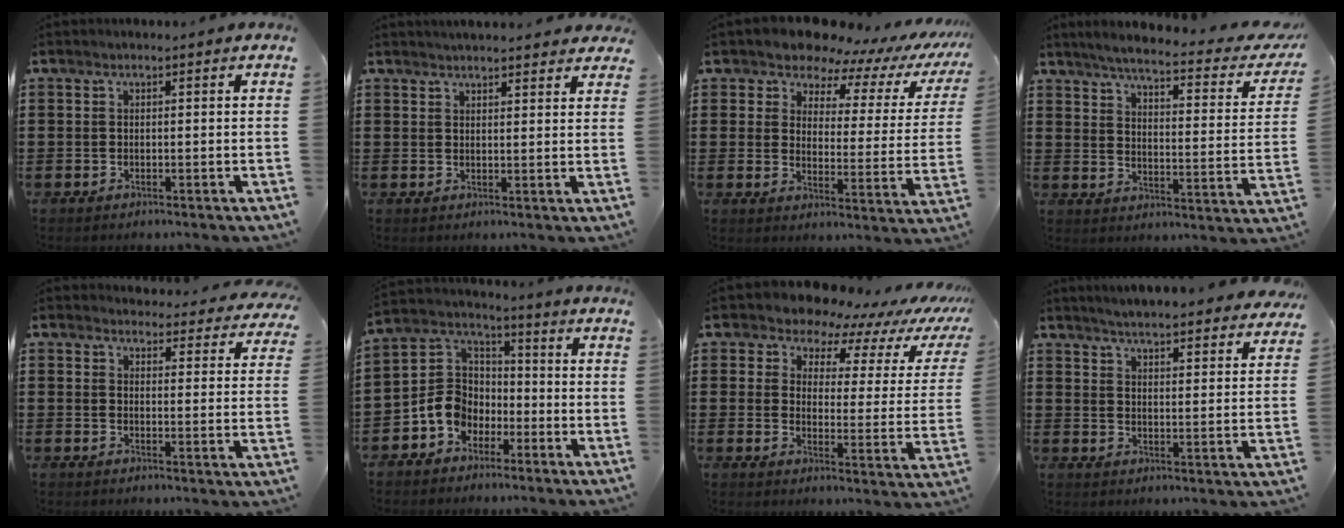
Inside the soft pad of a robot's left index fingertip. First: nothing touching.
{"total": 2.4, "force": [2.4, 0.0, 0.1], "torque": [-0.010, -0.005, 0.045]}
{"total": 7.3, "force": [6.5, 2.5, 1.9], "torque": [-0.062, -0.042, 0.112]}
{"total": 4.7, "force": [3.9, -0.1, 2.6], "torque": [-0.072, -0.029, 0.059]}
{"total": 3.7, "force": [3.7, 0.6, 0.4], "torque": [-0.016, -0.023, 0.063]}
{"total": 7.6, "force": [-3.3, 6.3, 2.6], "torque": [-0.092, 0.015, -0.074]}
{"total": 7.5, "force": [6.8, 2.4, 2.1], "torque": [-0.065, -0.047, 0.116]}
{"total": 4.4, "force": [4.3, -0.3, 0.5], "torque": [-0.031, -0.029, 0.074]}